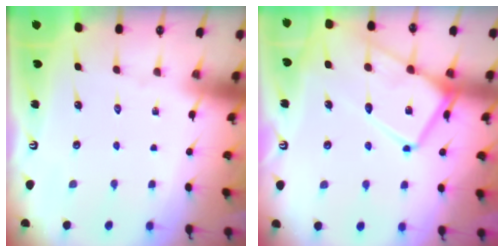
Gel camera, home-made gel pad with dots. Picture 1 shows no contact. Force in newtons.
{"total": 14.8, "press": 14.7, "slide": 1.4}